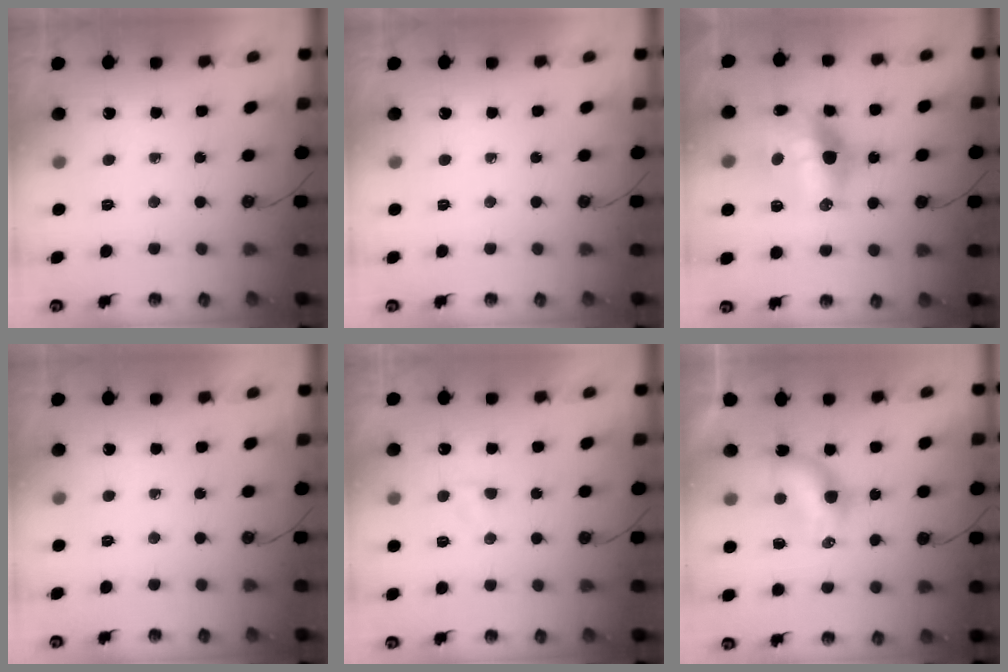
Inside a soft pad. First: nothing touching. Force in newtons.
{"total": 0.0}
{"total": 19.0, "press": 18.5, "slide": 4.7}
{"total": 0.0}
{"total": 2.7, "press": 2.7, "slide": 0.3}
{"total": 6.5, "press": 6.5, "slide": 0.2}